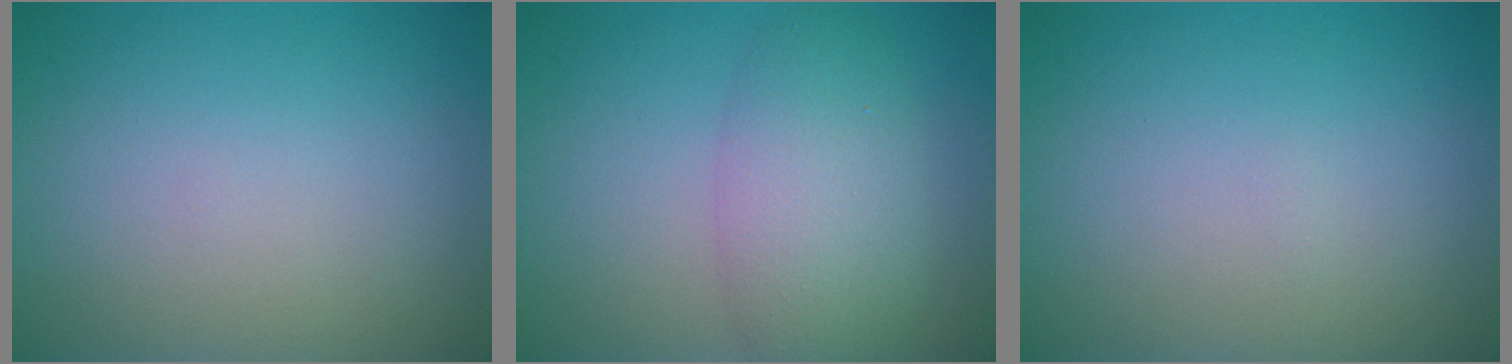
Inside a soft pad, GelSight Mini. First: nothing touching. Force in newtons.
{"total": 5.1, "press": 5.1, "slide": 0.4}
{"total": 0.0}